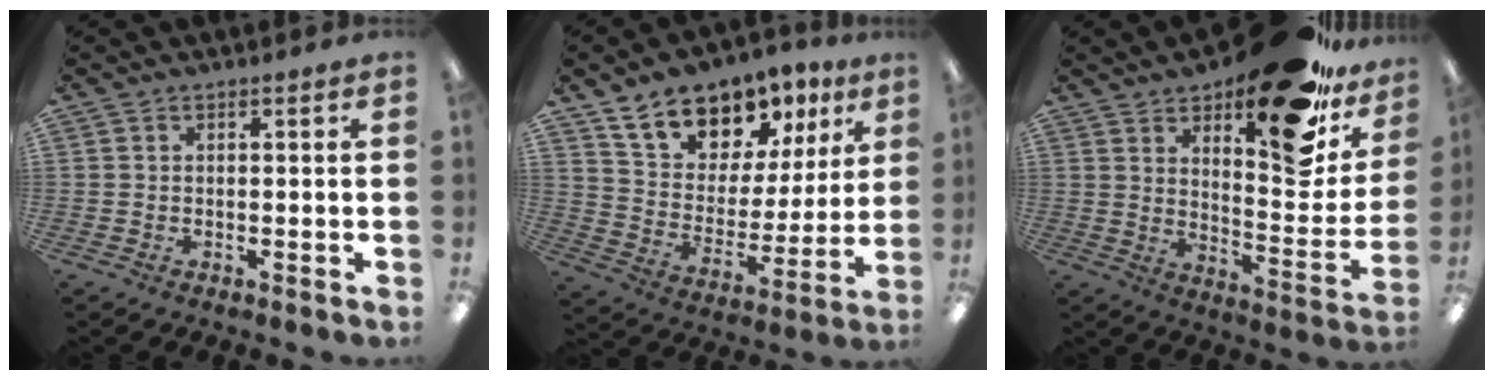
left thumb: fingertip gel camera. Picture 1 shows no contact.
{"total": 14.9, "force": [11.5, 8.3, 4.5], "torque": [-0.091, -0.075, 0.213]}
{"total": 22.6, "force": [15.5, 8.3, 14.3], "torque": [-0.179, -0.101, 0.250]}